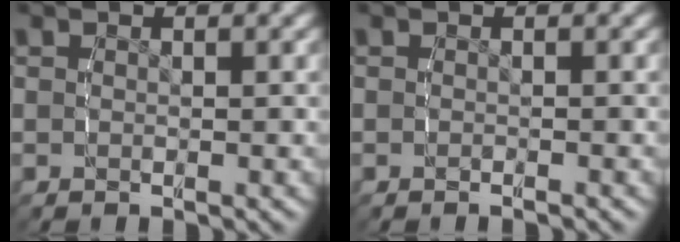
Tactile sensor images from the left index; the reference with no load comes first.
{"total": 0.6, "force": [-0.5, -0.1, 0.1], "torque": [0.001, 0.004, -0.011]}